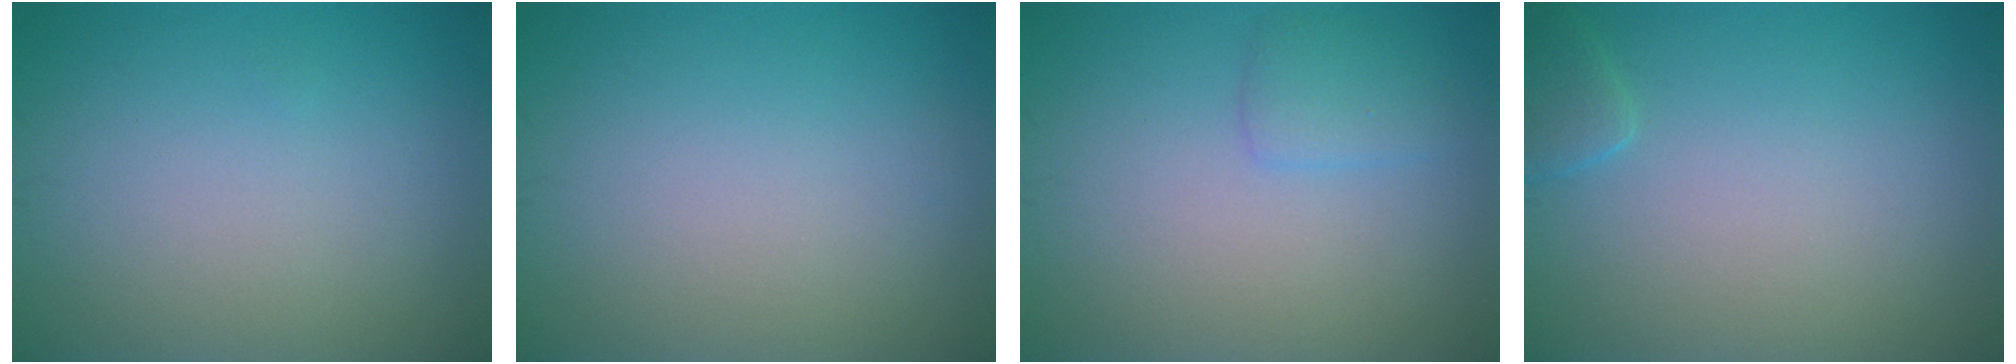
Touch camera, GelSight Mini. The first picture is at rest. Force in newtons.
{"total": 0.0}
{"total": 1.6, "press": 1.6, "slide": 0.1}
{"total": 1.3, "press": 1.3, "slide": 0.1}